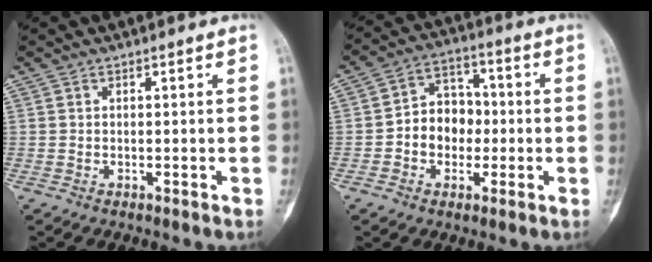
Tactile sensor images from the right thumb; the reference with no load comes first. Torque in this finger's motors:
{"motor_torque": [-0.14, 0.69, 0.66, -0.55, 0.02]}